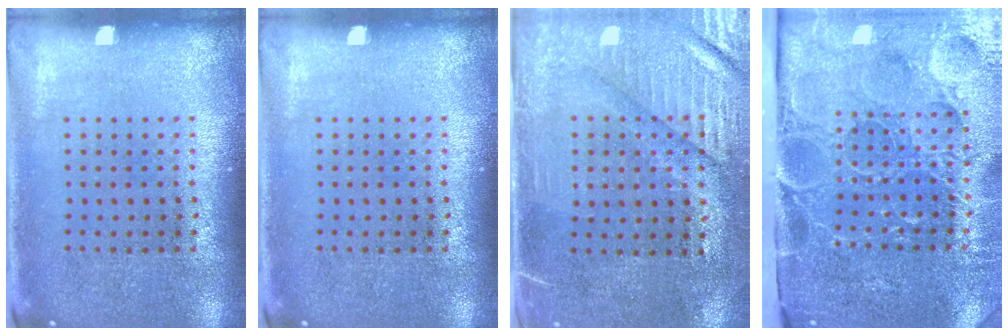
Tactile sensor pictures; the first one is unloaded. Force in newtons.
{"total": 0.0}
{"total": 3.6, "press": 3.1, "slide": 1.8}
{"total": 5.2, "press": 4.2, "slide": 3.0}